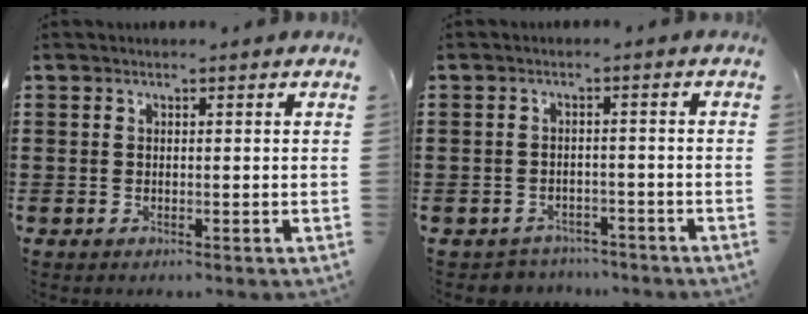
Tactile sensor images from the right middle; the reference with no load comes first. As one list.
[{"total": 2.4, "force": [-2.3, 0.5, -0.3], "torque": [-0.004, 0.001, -0.053]}]